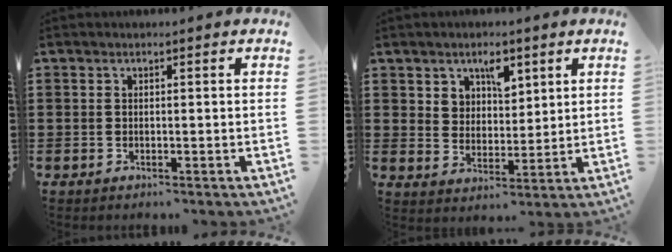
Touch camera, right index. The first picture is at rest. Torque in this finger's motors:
{"motor_torque": [0.37, -0.35, 0.16, 0.06]}